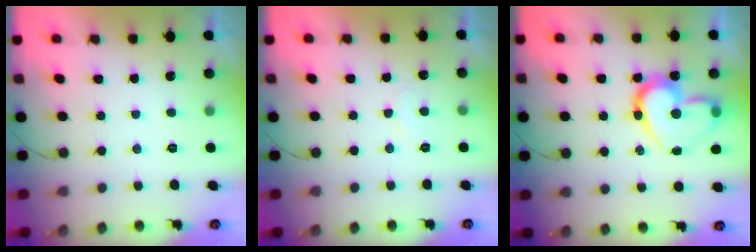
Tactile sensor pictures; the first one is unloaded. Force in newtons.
{"total": 5.6, "press": 5.6, "slide": 0.4}
{"total": 16.6, "press": 16.5, "slide": 1.8}